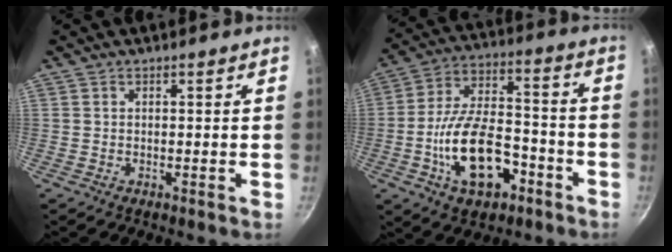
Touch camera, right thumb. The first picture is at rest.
{"total": 17.1, "force": [-6.3, 9.0, 13.1], "torque": [-0.221, 0.044, -0.105]}